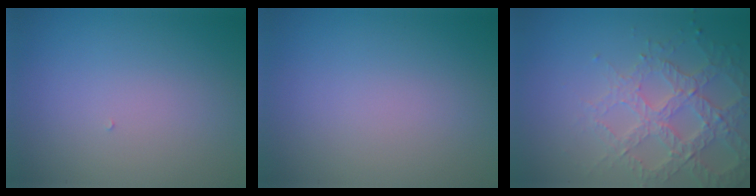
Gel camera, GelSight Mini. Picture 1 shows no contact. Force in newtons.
{"total": 0.0}
{"total": 4.4, "press": 4.1, "slide": 1.6}